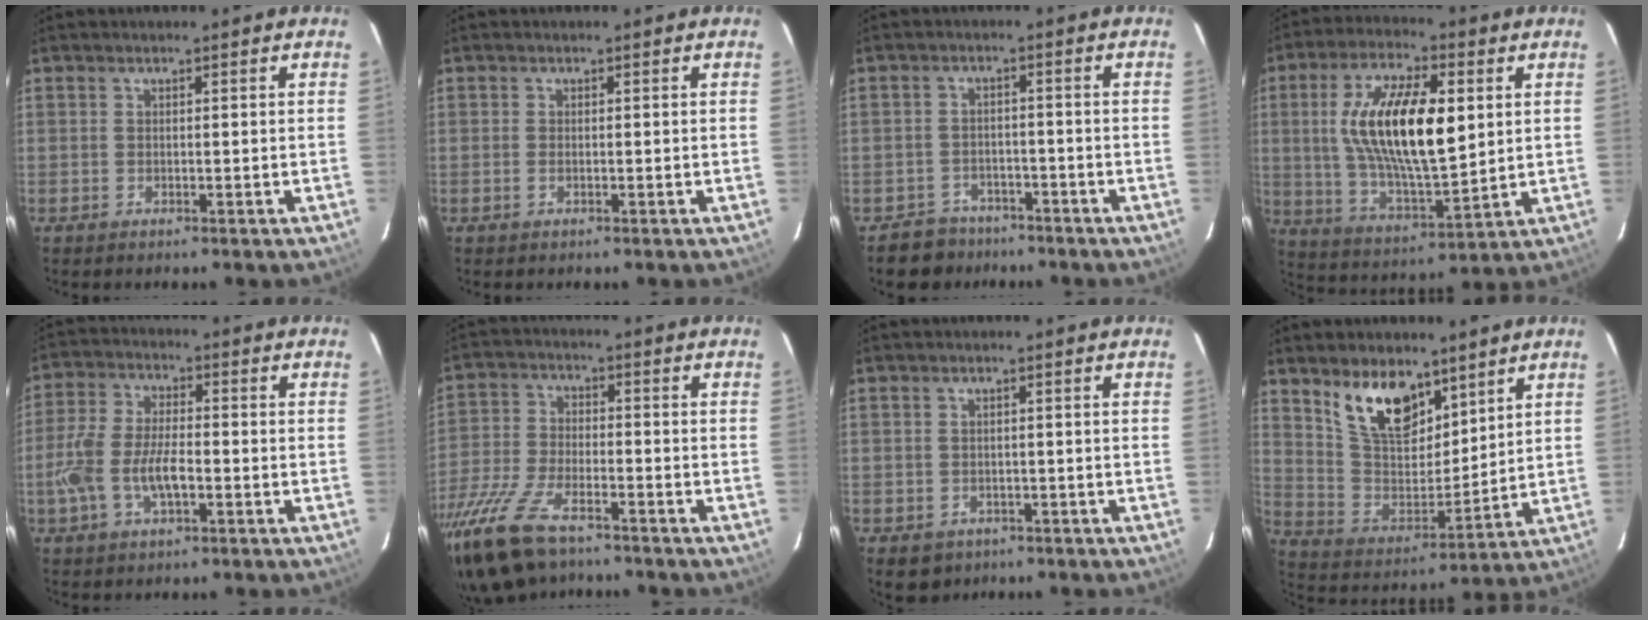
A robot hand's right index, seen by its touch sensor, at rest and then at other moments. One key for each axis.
{"total": 0.7, "fx": -0.2, "fy": 0.3, "fz": 0.5, "tx": -0.013, "ty": -0.001, "tz": -0.004}
{"total": 5.7, "fx": -4.2, "fy": 3.8, "fz": -0.2, "tx": -0.010, "ty": 0.026, "tz": -0.067}
{"total": 18.9, "fx": 3.7, "fy": 7.2, "fz": 17.1, "tx": -0.319, "ty": 0.007, "tz": 0.075}
{"total": 9.8, "fx": -3.0, "fy": 4.3, "fz": 8.4, "tx": -0.181, "ty": 0.002, "tz": -0.055}
{"total": 17.6, "fx": -12.9, "fy": 6.6, "fz": 10.0, "tx": -0.233, "ty": -0.041, "tz": -0.245}
{"total": 4.1, "fx": -1.6, "fy": 3.6, "fz": 1.2, "tx": -0.024, "ty": 0.002, "tz": -0.013}
{"total": 14.0, "fx": 9.1, "fy": 7.0, "fz": 8.1, "tx": -0.154, "ty": -0.001, "tz": 0.181}